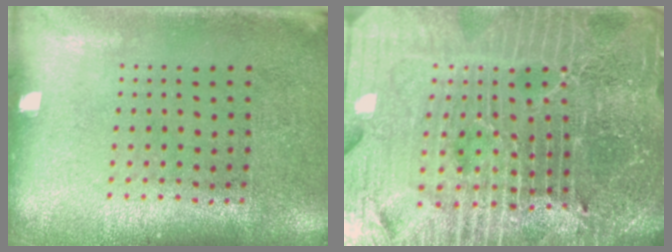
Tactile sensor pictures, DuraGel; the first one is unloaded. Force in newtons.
{"total": 7.3, "press": 6.3, "slide": 3.7}